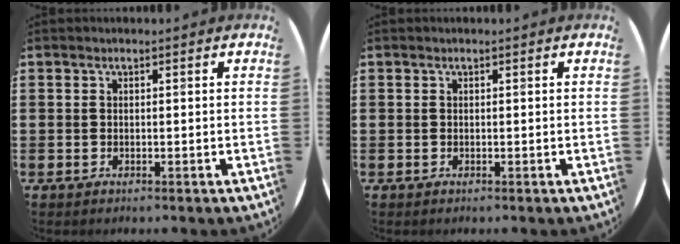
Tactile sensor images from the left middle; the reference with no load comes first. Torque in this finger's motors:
{"motor_torque": [0.00, 0.00, 0.00, -0.01]}